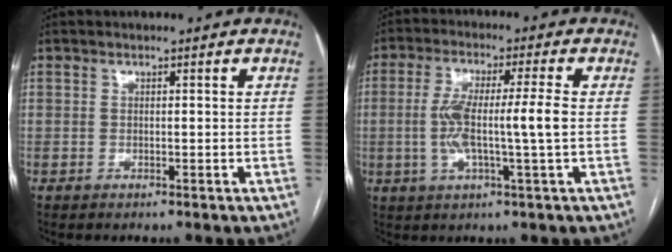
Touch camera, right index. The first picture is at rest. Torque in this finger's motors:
{"motor_torque": [1.65, 0.05, 0.71, 0.21]}